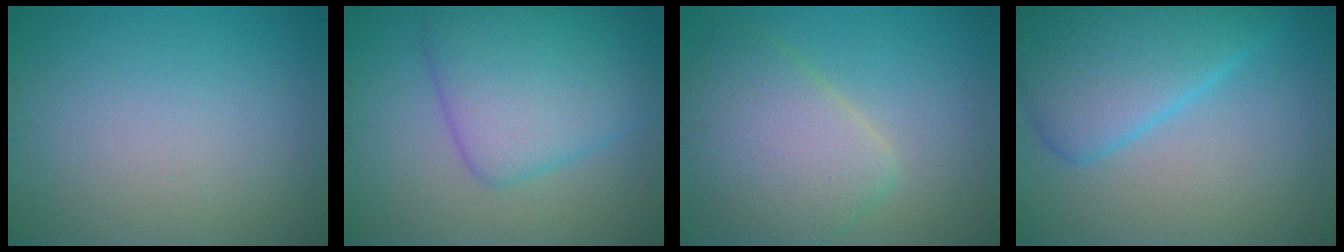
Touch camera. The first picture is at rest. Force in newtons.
{"total": 7.2, "press": 7.2, "slide": 0.1}
{"total": 6.8, "press": 6.8, "slide": 0.4}
{"total": 7.0, "press": 7.0, "slide": 0.3}